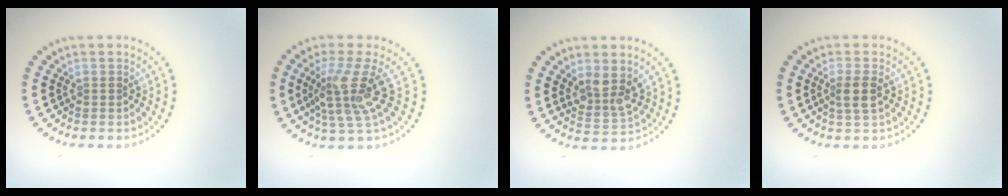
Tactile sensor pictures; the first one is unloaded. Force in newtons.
{"total": 4.5, "press": 3.2, "slide": 3.1}
{"total": 3.0, "press": 2.7, "slide": 1.4}
{"total": 2.1, "press": 1.9, "slide": 0.8}